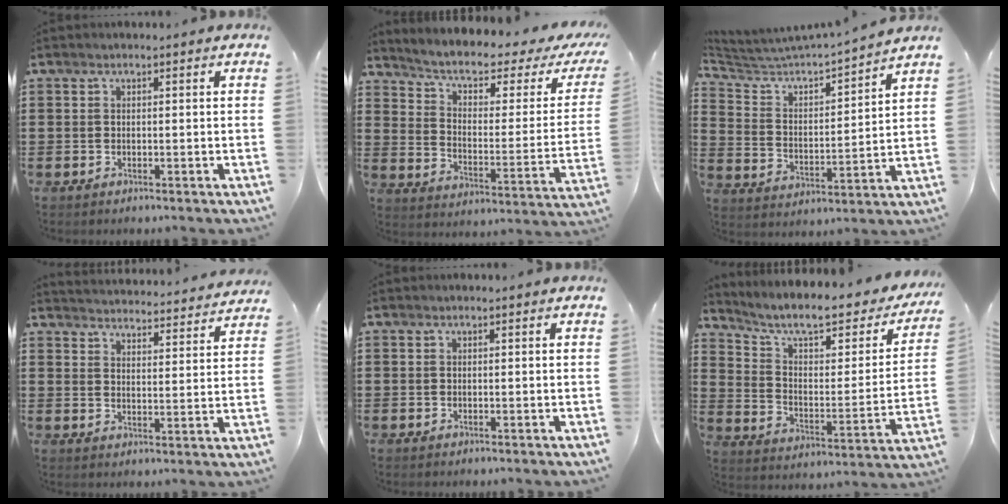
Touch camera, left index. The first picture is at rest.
{"total": 4.9, "force": [2.7, 1.6, 3.7], "torque": [-0.086, -0.017, 0.038]}
{"total": 3.6, "force": [3.4, 0.4, 1.2], "torque": [-0.048, -0.034, 0.044]}
{"total": 3.8, "force": [3.7, -0.5, -0.3], "torque": [-0.005, -0.036, 0.061]}
{"total": 0.0}
{"total": 8.2, "force": [6.5, 1.5, 4.7], "torque": [-0.112, -0.045, 0.104]}